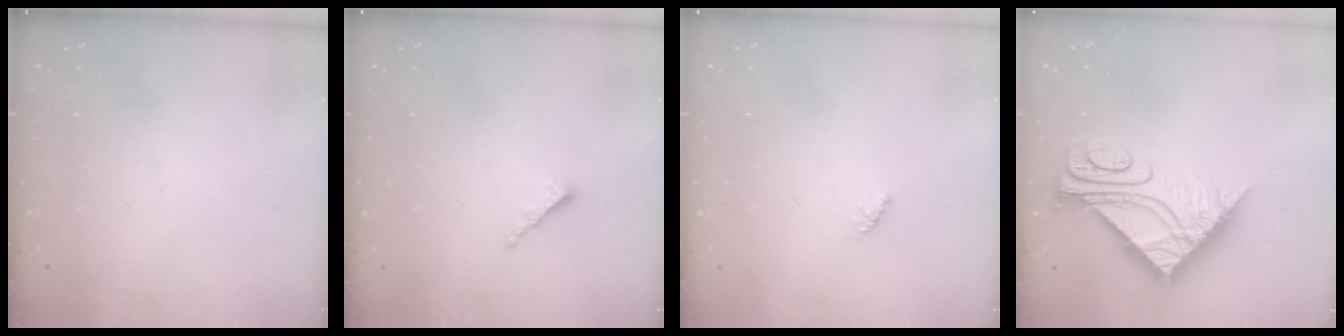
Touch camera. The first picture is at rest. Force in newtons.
{"total": 1.2, "press": 1.1, "slide": 0.5}
{"total": 1.6, "press": 1.5, "slide": 0.4}
{"total": 9.9, "press": 9.9, "slide": 0.9}